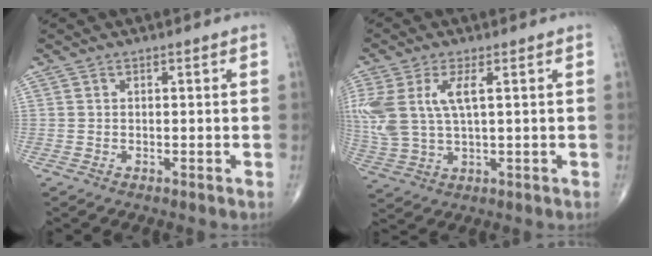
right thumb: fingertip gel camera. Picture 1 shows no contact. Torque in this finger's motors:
{"motor_torque": [0.25, 0.34, 1.15, 0.42, 0.13]}